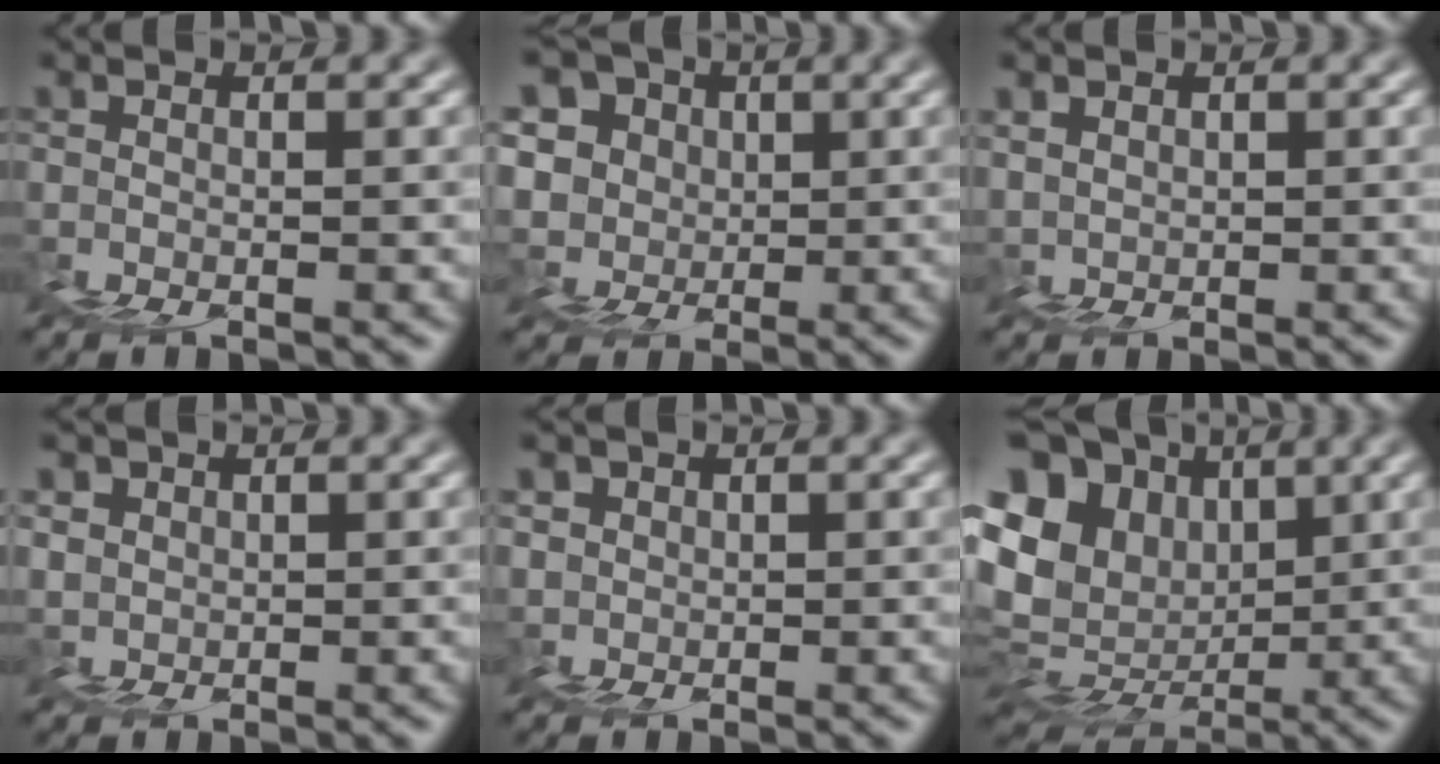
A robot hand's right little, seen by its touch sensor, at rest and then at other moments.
{"total": 11.6, "force": [7.3, 8.1, 3.8], "torque": [-0.089, 0.049, 0.120]}
{"total": 1.6, "force": [1.4, 0.6, -0.6], "torque": [0.022, 0.004, 0.033]}
{"total": 2.7, "force": [1.4, 2.2, 0.3], "torque": [0.013, 0.017, 0.030]}
{"total": 2.7, "force": [1.0, 2.4, 0.6], "torque": [0.009, 0.016, 0.019]}
{"total": 14.0, "force": [5.0, 11.0, 7.0], "torque": [-0.160, 0.034, 0.101]}